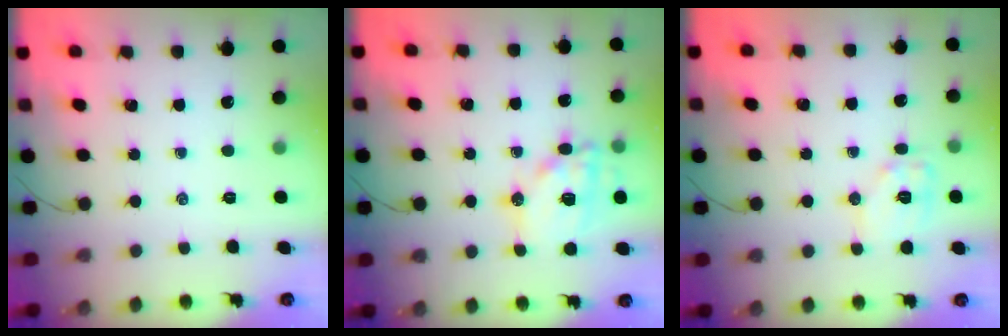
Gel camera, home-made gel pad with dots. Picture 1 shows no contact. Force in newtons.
{"total": 14.0, "press": 13.9, "slide": 2.2}
{"total": 9.3, "press": 9.3, "slide": 0.1}